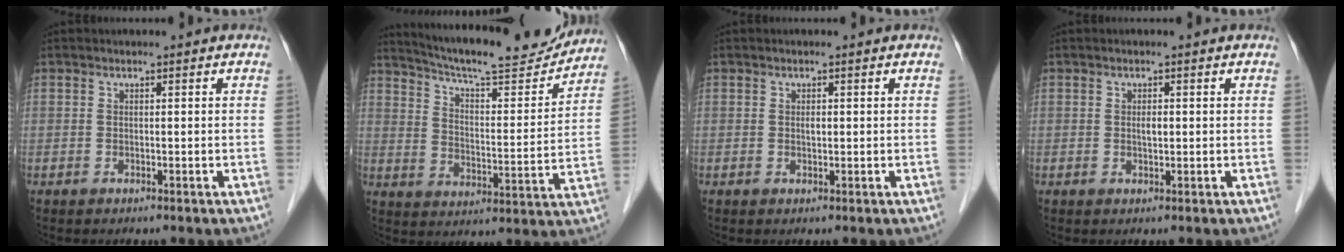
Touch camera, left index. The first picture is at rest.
{"total": 18.6, "force": [17.3, 1.8, 6.4], "torque": [-0.108, -0.025, 0.246]}
{"total": 0.7, "force": [0.0, 0.4, 0.6], "torque": [-0.011, -0.003, -0.001]}
{"total": 1.1, "force": [0.0, 0.5, 1.1], "torque": [-0.018, -0.004, 0.000]}